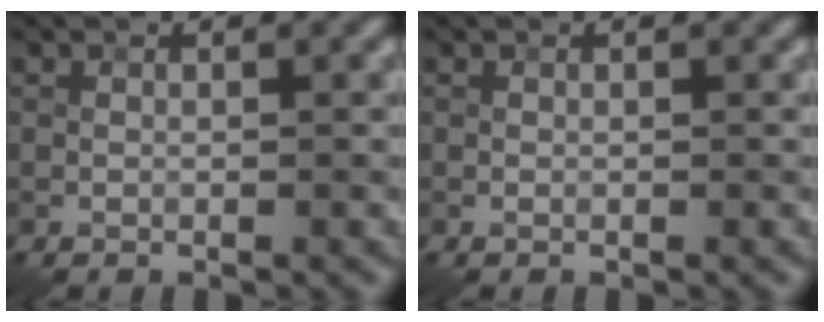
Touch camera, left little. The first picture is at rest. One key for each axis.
{"total": 0.0}